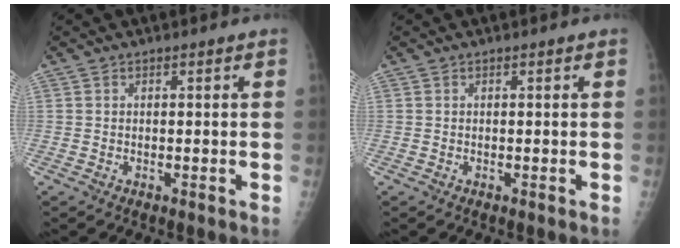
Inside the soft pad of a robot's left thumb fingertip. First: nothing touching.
{"total": 0.0}